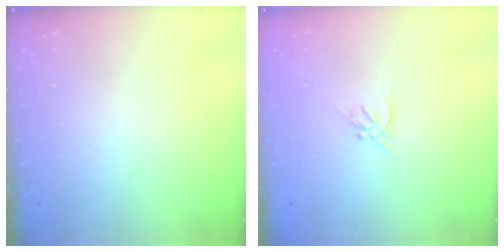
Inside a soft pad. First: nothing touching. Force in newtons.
{"total": 1.3, "press": 1.2, "slide": 0.5}